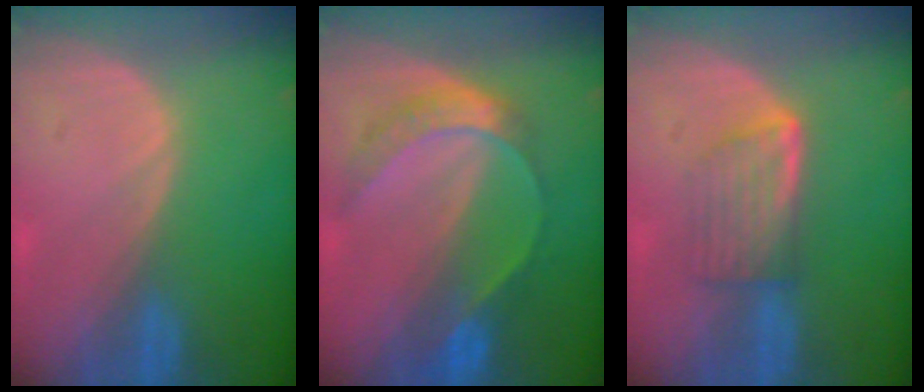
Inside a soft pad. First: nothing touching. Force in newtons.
{"total": 7.4, "press": 6.2, "slide": 4.0}
{"total": 5.7, "press": 5.3, "slide": 2.2}